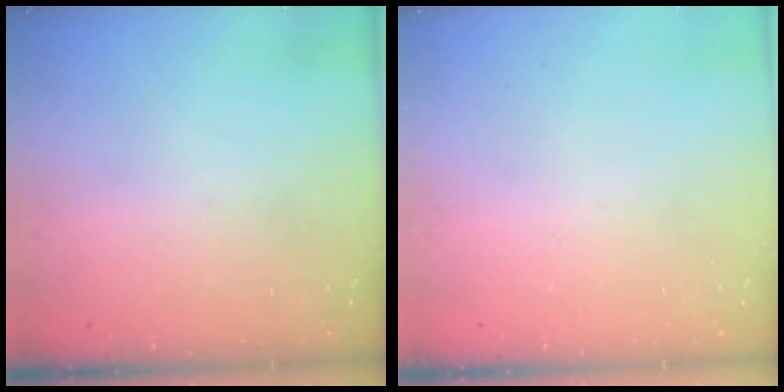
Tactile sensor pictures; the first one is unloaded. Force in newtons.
{"total": 0.0}